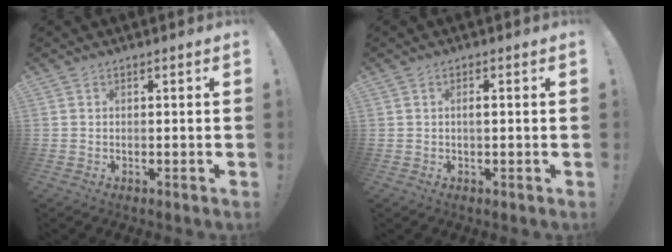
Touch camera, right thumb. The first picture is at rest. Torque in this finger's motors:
{"motor_torque": [-0.18, -0.15, 0.21, -0.06, 0.00]}